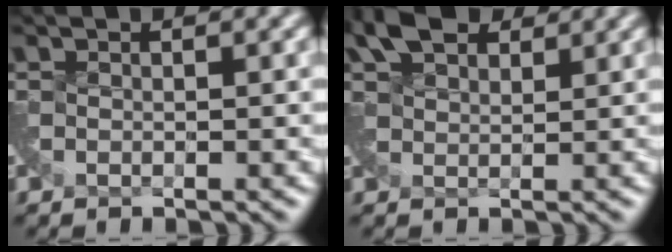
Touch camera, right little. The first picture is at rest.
{"total": 4.3, "force": [3.2, 2.2, 1.8], "torque": [-0.038, 0.014, 0.055]}